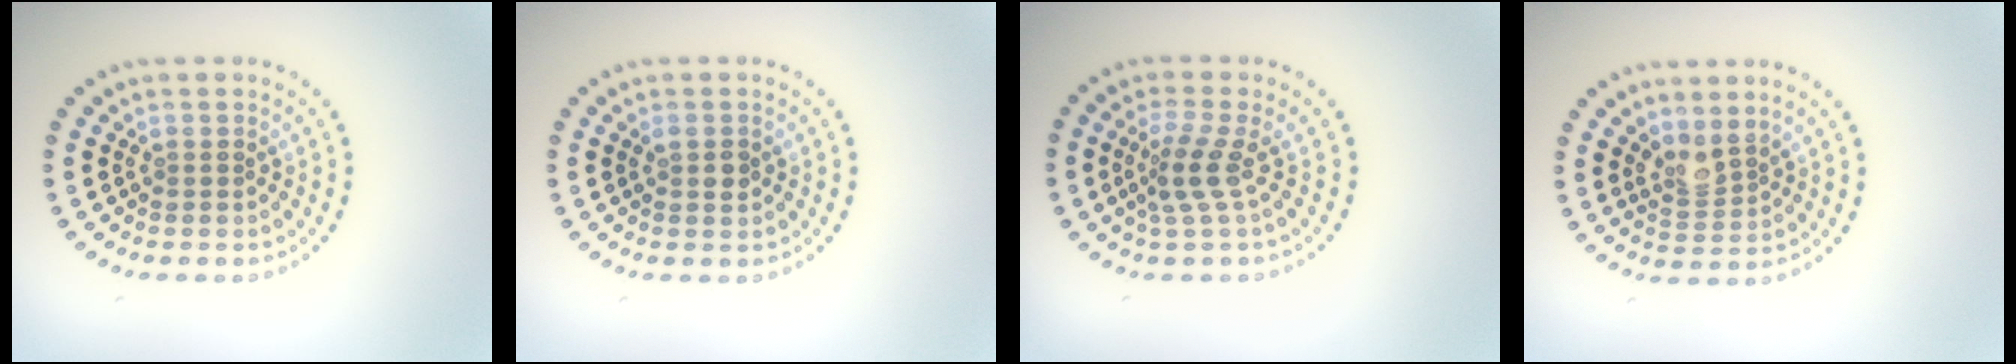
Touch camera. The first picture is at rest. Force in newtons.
{"total": 1.1, "press": 1.1, "slide": 0.2}
{"total": 2.6, "press": 1.9, "slide": 1.8}
{"total": 2.1, "press": 1.6, "slide": 1.4}